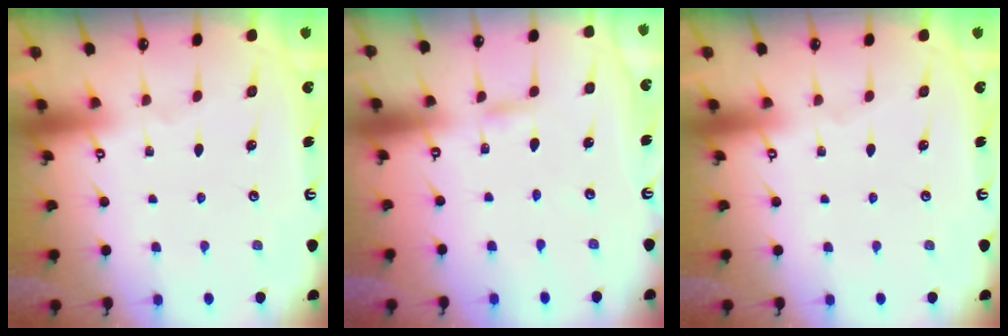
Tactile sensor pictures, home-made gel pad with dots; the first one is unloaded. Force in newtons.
{"total": 2.4, "press": 2.4, "slide": 0.1}
{"total": 0.0}